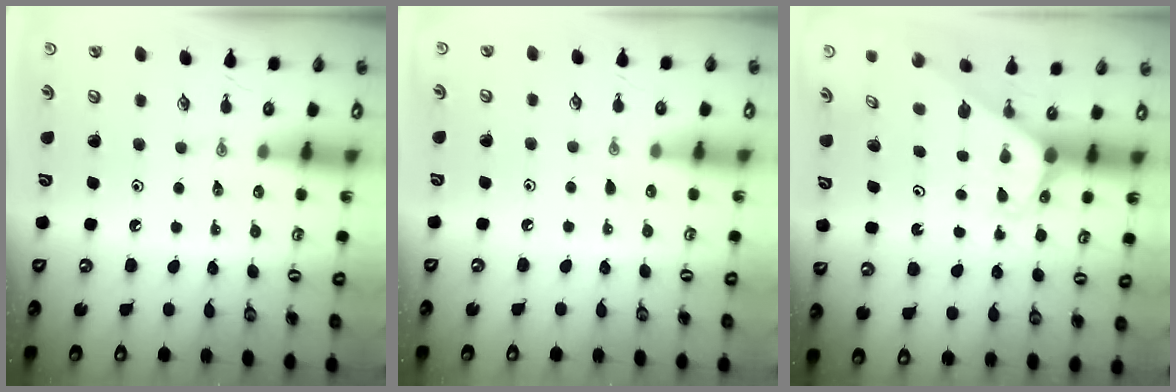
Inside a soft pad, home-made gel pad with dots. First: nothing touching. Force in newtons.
{"total": 2.8, "press": 2.8, "slide": 0.3}
{"total": 2.1, "press": 2.1, "slide": 0.1}